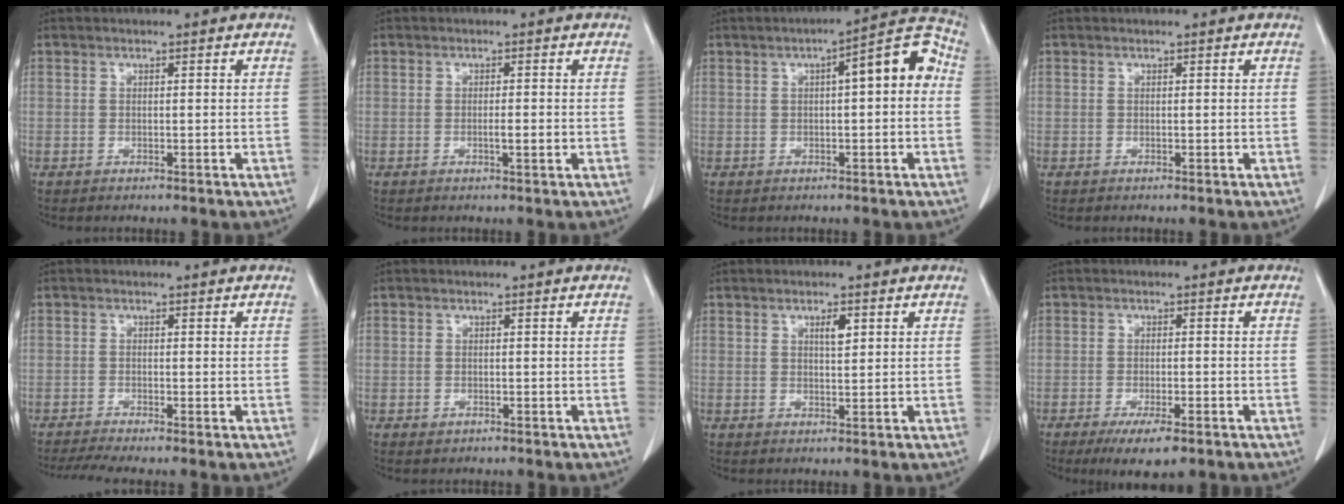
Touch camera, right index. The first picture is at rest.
{"total": 1.6, "force": [-0.3, 0.1, 1.5], "torque": [-0.026, 0.001, -0.003]}
{"total": 8.4, "force": [1.1, 1.9, 8.2], "torque": [-0.106, 0.034, 0.008]}
{"total": 0.0}
{"total": 3.2, "force": [-2.6, -0.5, 1.7], "torque": [-0.035, -0.011, -0.050]}
{"total": 0.7, "force": [-0.4, 0.5, 0.3], "torque": [-0.009, -0.002, -0.001]}
{"total": 2.2, "force": [1.0, 0.6, 1.8], "torque": [-0.032, -0.002, 0.016]}
{"total": 6.1, "force": [-3.8, 1.3, 4.6], "torque": [-0.073, -0.013, -0.056]}